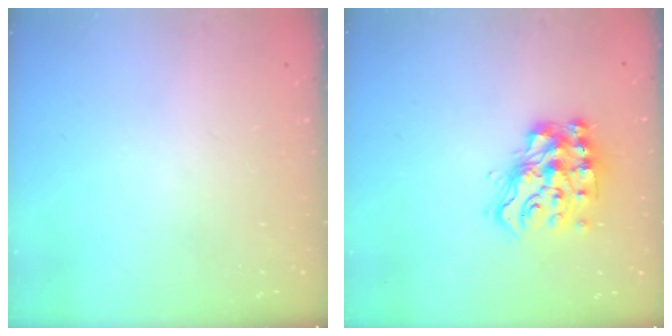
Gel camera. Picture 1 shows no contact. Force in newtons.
{"total": 14.6, "press": 14.4, "slide": 2.0}